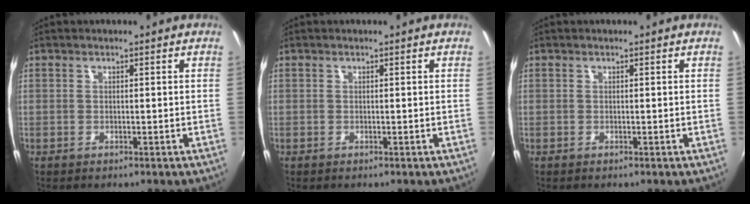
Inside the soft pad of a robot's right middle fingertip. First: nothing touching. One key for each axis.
{"total": 0.0}
{"total": 0.0}